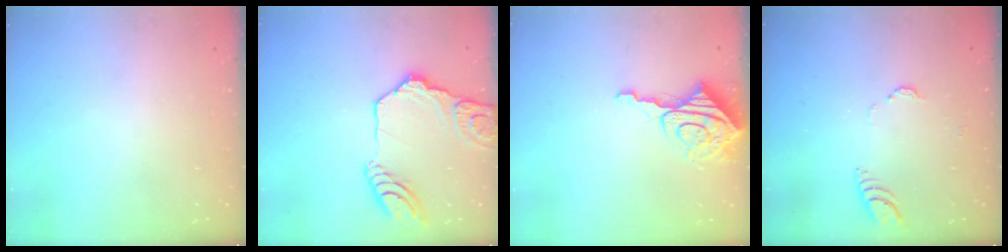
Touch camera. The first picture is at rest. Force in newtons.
{"total": 17.1, "press": 17.0, "slide": 2.1}
{"total": 9.6, "press": 9.5, "slide": 0.9}
{"total": 3.8, "press": 3.7, "slide": 0.3}